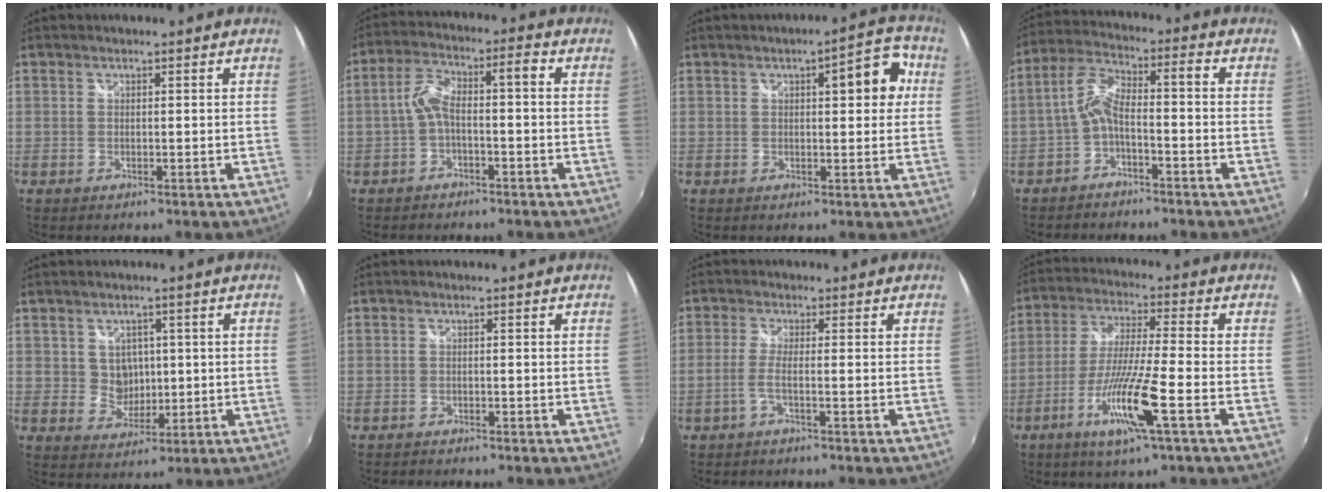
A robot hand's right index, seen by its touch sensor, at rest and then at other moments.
{"total": 6.3, "force": [-2.1, 1.8, 5.6], "torque": [-0.119, 0.016, -0.038]}
{"total": 7.5, "force": [2.0, 2.6, 6.8], "torque": [-0.089, 0.022, 0.029]}
{"total": 6.5, "force": [-3.2, 1.7, 5.4], "torque": [-0.129, 0.017, -0.060]}
{"total": 4.7, "force": [0.8, 4.3, 1.6], "torque": [-0.026, 0.006, 0.019]}
{"total": 1.5, "force": [-1.5, 0.2, 0.2], "torque": [-0.014, -0.007, -0.027]}
{"total": 2.3, "force": [-1.1, -0.4, 2.0], "torque": [-0.049, -0.003, -0.026]}
{"total": 12.6, "force": [-5.4, -0.2, 11.4], "torque": [-0.237, -0.013, -0.106]}